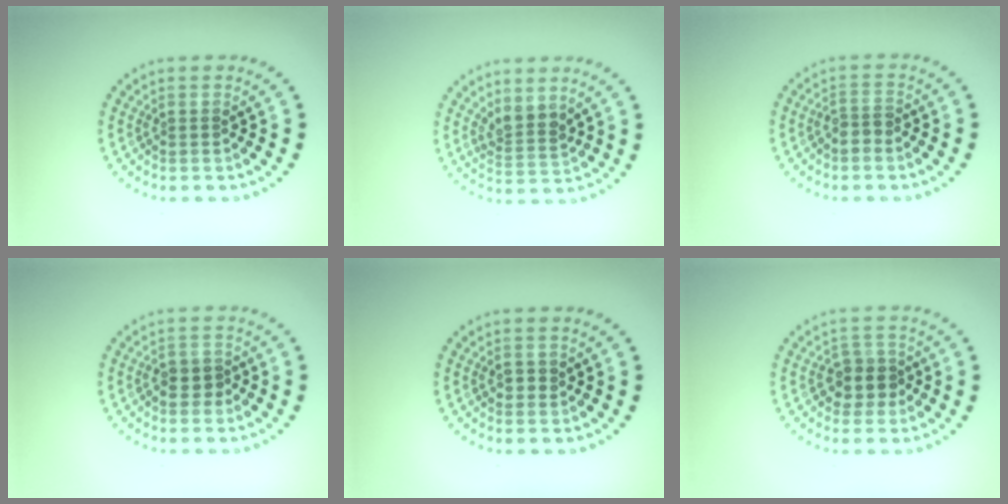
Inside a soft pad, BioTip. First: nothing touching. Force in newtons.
{"total": 2.3, "press": 1.8, "slide": 1.5}
{"total": 1.7, "press": 1.4, "slide": 1.0}
{"total": 2.0, "press": 1.9, "slide": 0.8}
{"total": 1.0, "press": 1.0, "slide": 0.2}
{"total": 2.7, "press": 2.5, "slide": 1.0}